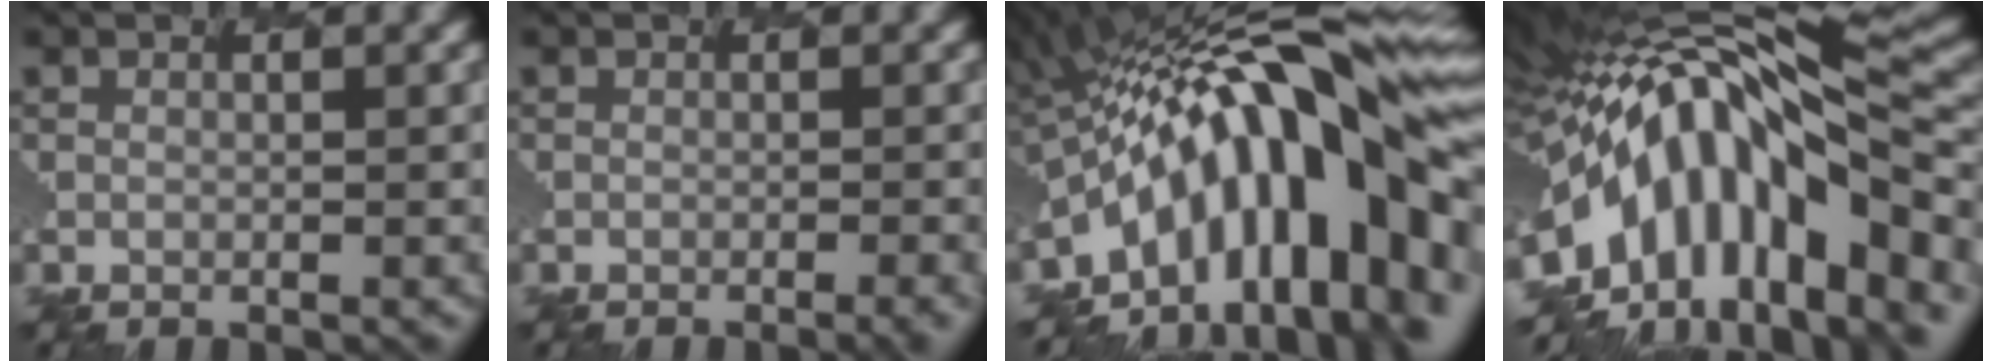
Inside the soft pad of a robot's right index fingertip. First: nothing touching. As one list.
[{"total": 2.2, "force": [-1.2, 0.5, 1.8], "torque": [-0.011, 0.012, -0.016]}, {"total": 15.2, "force": [-3.8, 5.5, 13.7], "torque": [-0.182, 0.047, -0.094]}, {"total": 13.6, "force": [-4.3, 6.9, 10.9], "torque": [-0.184, 0.024, -0.091]}]